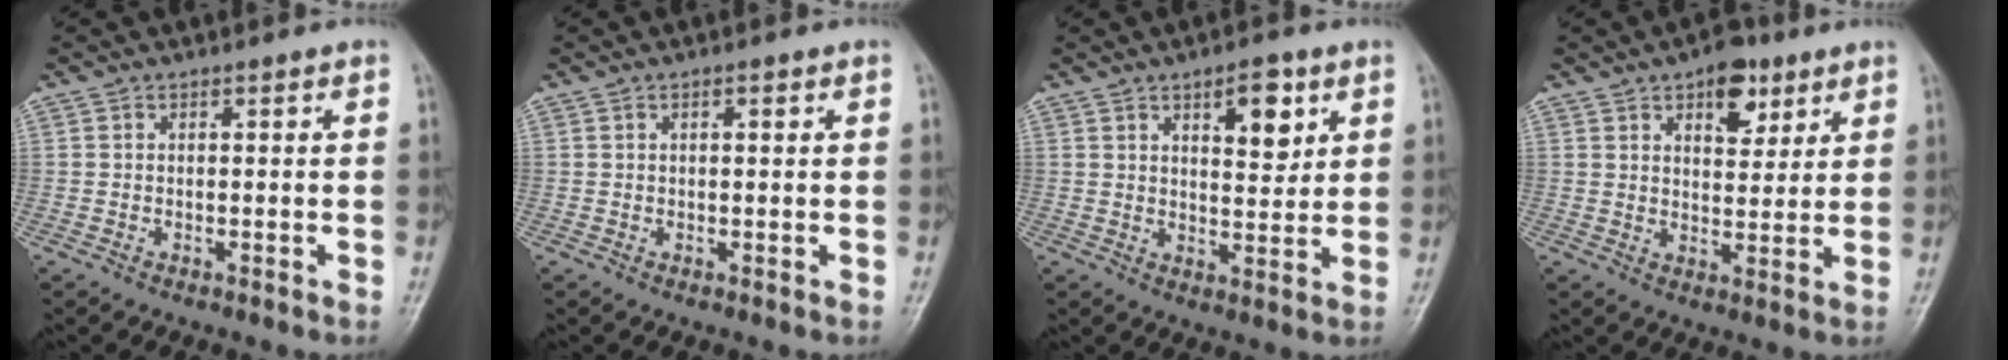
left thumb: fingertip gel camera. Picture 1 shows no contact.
{"total": 1.1, "force": [0.4, 0.4, 0.9], "torque": [-0.014, 0.002, 0.005]}
{"total": 7.6, "force": [3.7, 3.4, 5.8], "torque": [-0.063, -0.021, 0.053]}
{"total": 8.7, "force": [4.8, 4.6, 5.5], "torque": [-0.047, -0.020, 0.066]}